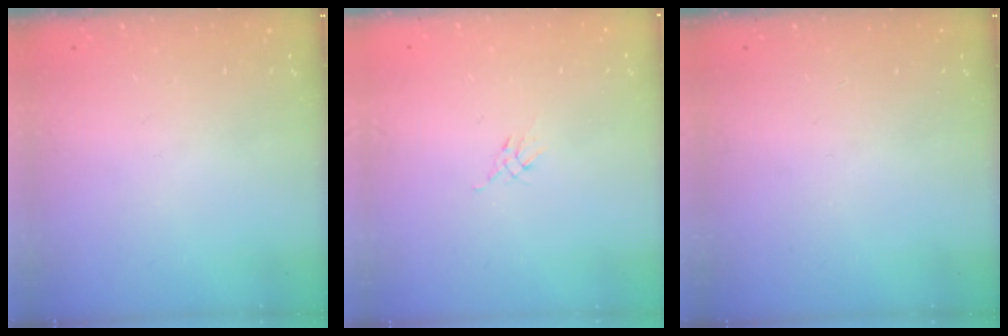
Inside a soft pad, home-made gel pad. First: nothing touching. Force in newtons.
{"total": 2.6, "press": 2.5, "slide": 0.7}
{"total": 0.0}